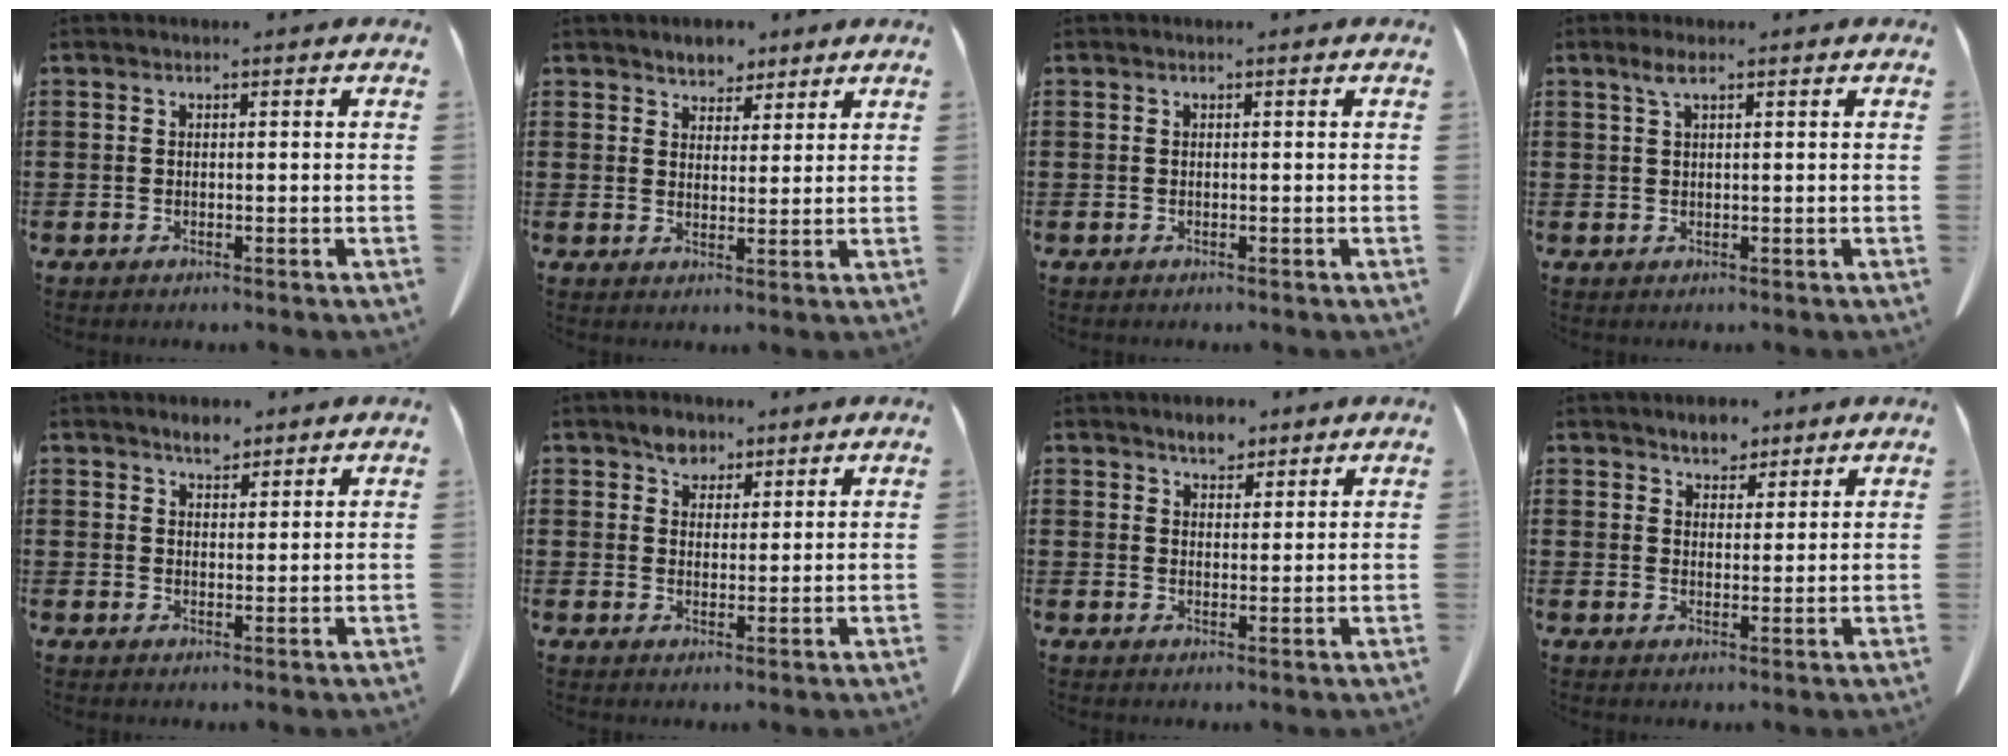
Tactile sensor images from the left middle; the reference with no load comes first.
{"total": 3.7, "force": [3.4, 1.6, 0.0], "torque": [-0.014, -0.003, 0.064]}
{"total": 0.0}
{"total": 2.2, "force": [1.1, 0.5, 1.9], "torque": [-0.040, 0.002, 0.020]}
{"total": 2.8, "force": [2.5, 0.9, 0.9], "torque": [-0.022, 0.000, 0.048]}
{"total": 3.7, "force": [2.9, 2.2, 0.8], "torque": [-0.018, 0.004, 0.056]}
{"total": 3.5, "force": [3.1, 1.3, 0.7], "torque": [-0.014, -0.006, 0.059]}
{"total": 3.7, "force": [3.4, 1.5, 0.3], "torque": [-0.017, -0.003, 0.065]}